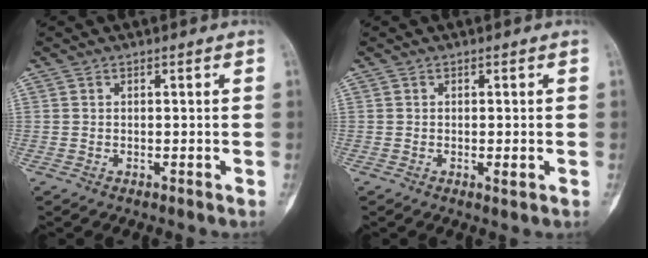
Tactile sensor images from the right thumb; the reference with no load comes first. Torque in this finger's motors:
{"motor_torque": [-0.47, 0.11, -0.15, 0.12, 0.01]}